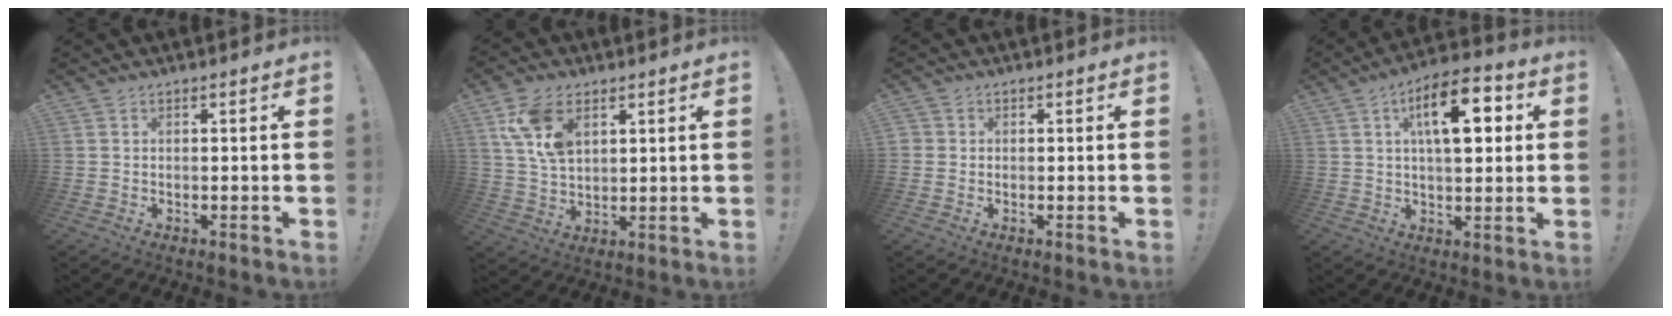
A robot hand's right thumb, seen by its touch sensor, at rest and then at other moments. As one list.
[{"total": 11.7, "force": [5.6, 6.9, 7.5], "torque": [-0.146, -0.013, 0.106]}, {"total": 1.5, "force": [-0.1, 1.5, 0.3], "torque": [-0.004, 0.004, -0.003]}, {"total": 14.7, "force": [4.5, 6.4, 12.4], "torque": [-0.184, 0.003, 0.070]}]